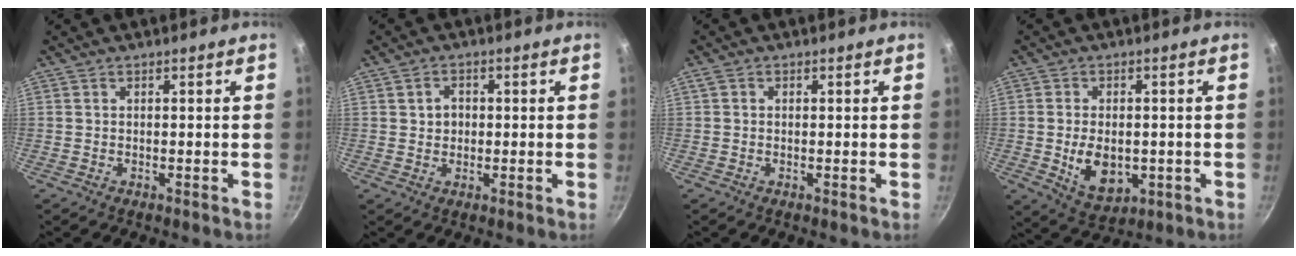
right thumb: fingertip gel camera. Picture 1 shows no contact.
{"total": 3.7, "force": [0.4, 3.1, 2.0], "torque": [-0.014, 0.006, 0.005]}
{"total": 1.1, "force": [0.2, 0.9, 0.6], "torque": [-0.013, 0.005, 0.002]}
{"total": 9.1, "force": [-1.2, 6.0, 6.7], "torque": [-0.096, -0.005, -0.004]}